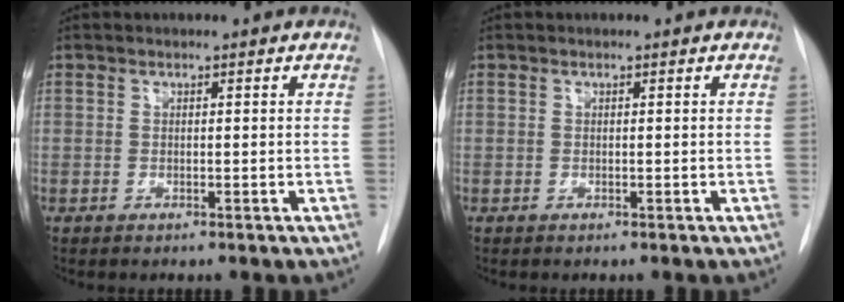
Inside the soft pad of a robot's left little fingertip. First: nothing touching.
{"total": 0.0}